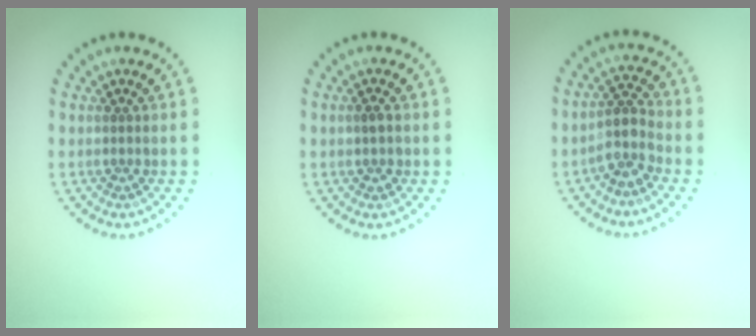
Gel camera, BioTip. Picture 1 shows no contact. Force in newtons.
{"total": 1.2, "press": 1.2, "slide": 0.0}
{"total": 2.9, "press": 2.2, "slide": 1.8}